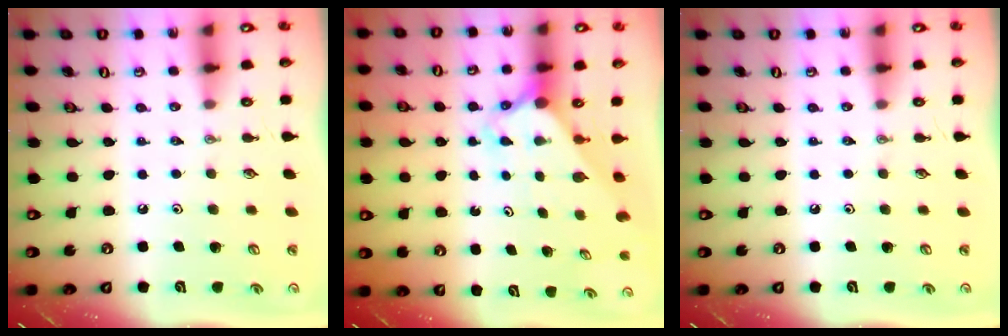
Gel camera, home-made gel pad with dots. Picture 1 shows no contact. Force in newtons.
{"total": 2.7, "press": 2.7, "slide": 0.2}
{"total": 0.0}